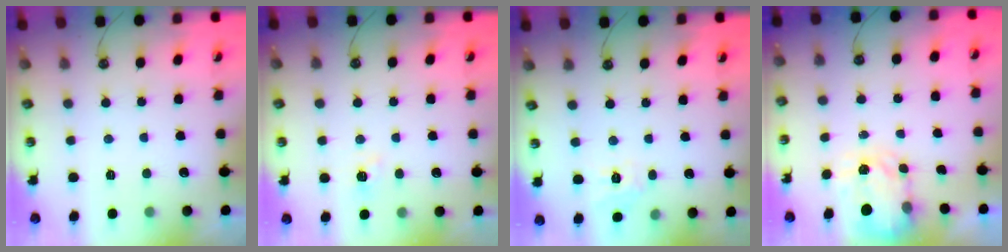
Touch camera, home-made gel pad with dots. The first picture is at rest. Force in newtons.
{"total": 4.4, "press": 4.4, "slide": 0.3}
{"total": 6.5, "press": 6.4, "slide": 0.5}
{"total": 3.5, "press": 3.5, "slide": 0.4}